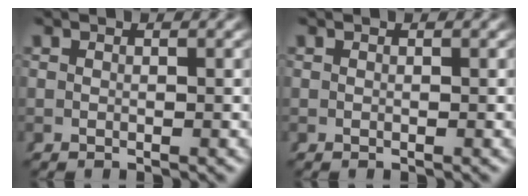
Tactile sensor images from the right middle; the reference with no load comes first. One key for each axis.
{"total": 0.0}